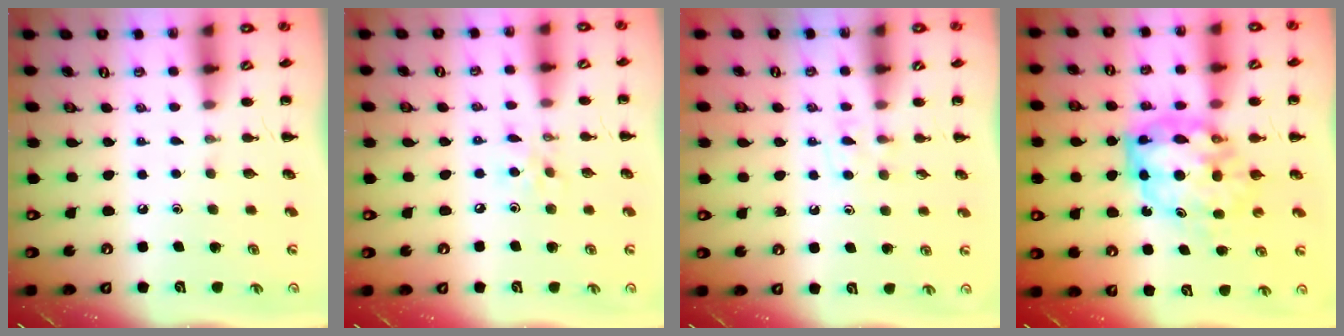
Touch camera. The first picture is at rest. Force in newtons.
{"total": 3.9, "press": 3.8, "slide": 0.8}
{"total": 4.8, "press": 4.6, "slide": 1.4}
{"total": 9.2, "press": 8.9, "slide": 2.6}